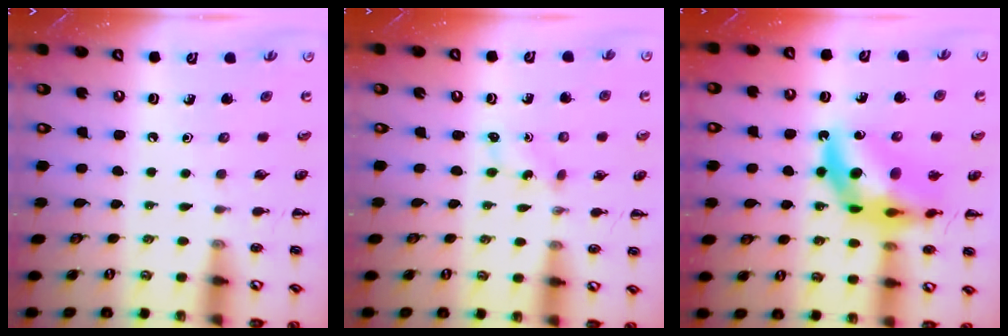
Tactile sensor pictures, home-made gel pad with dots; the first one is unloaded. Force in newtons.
{"total": 1.0, "press": 0.9, "slide": 0.4}
{"total": 14.2, "press": 13.6, "slide": 4.2}